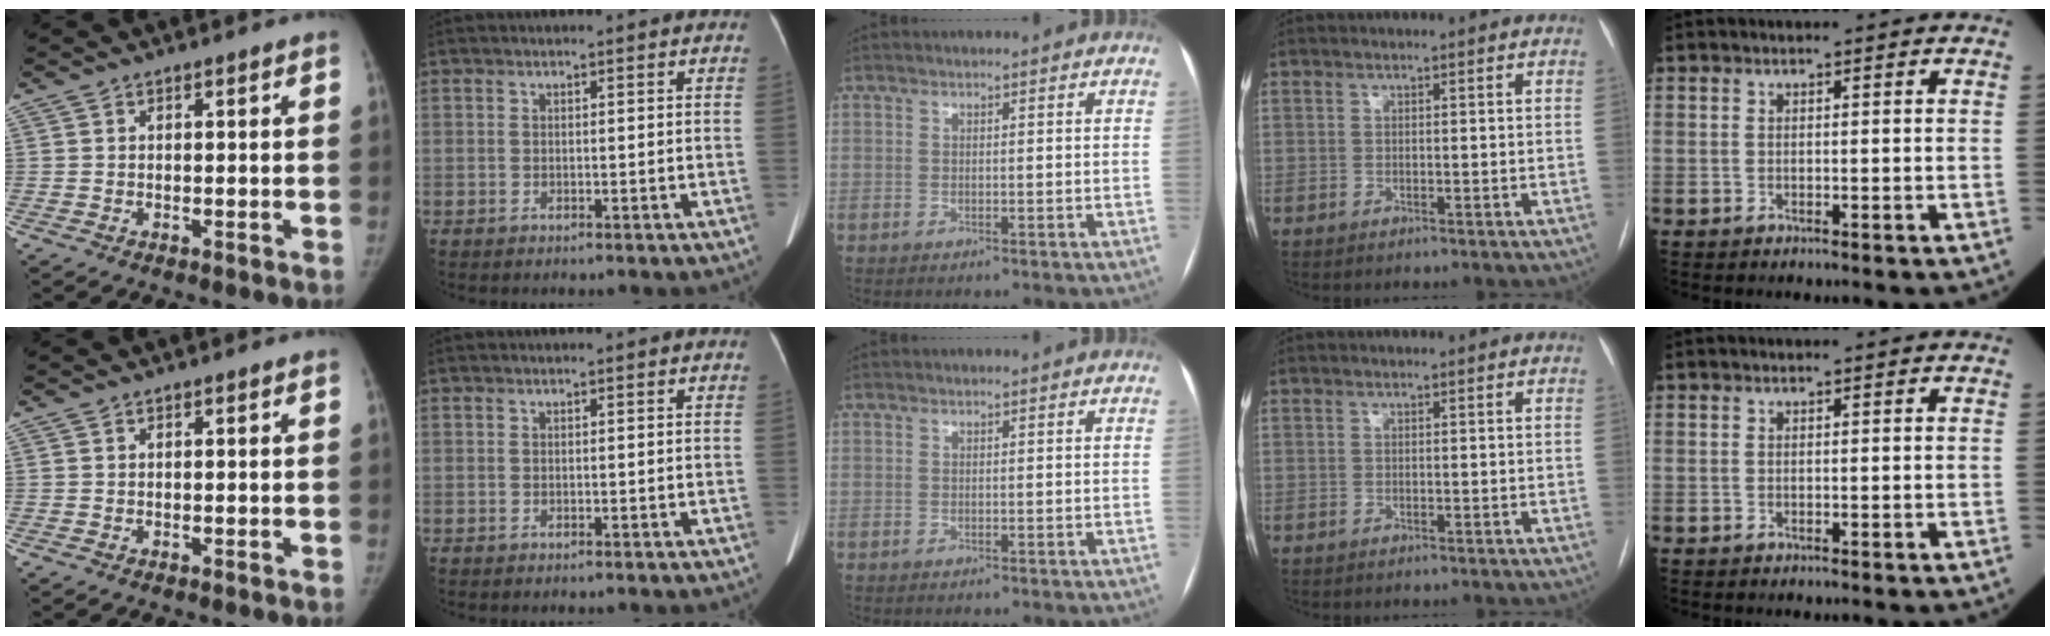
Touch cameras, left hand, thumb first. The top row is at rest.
{}